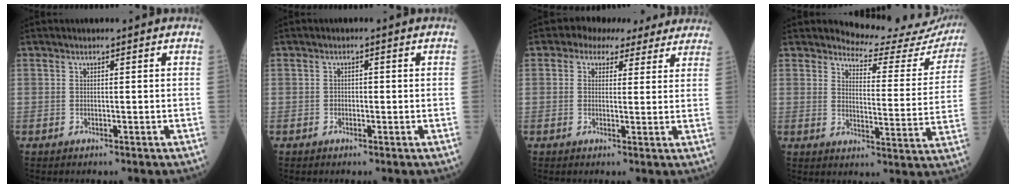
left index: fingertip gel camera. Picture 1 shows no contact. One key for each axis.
{"total": 0.9, "fx": -0.2, "fy": 0.7, "fz": 0.5, "tx": -0.005, "ty": 0.003, "tz": -0.007}
{"total": 6.9, "fx": 5.8, "fy": 3.5, "fz": 1.7, "tx": 0.001, "ty": 0.015, "tz": 0.055}
{"total": 16.5, "fx": 16.3, "fy": 2.0, "fz": 2.1, "tx": -0.012, "ty": -0.100, "tz": 0.170}